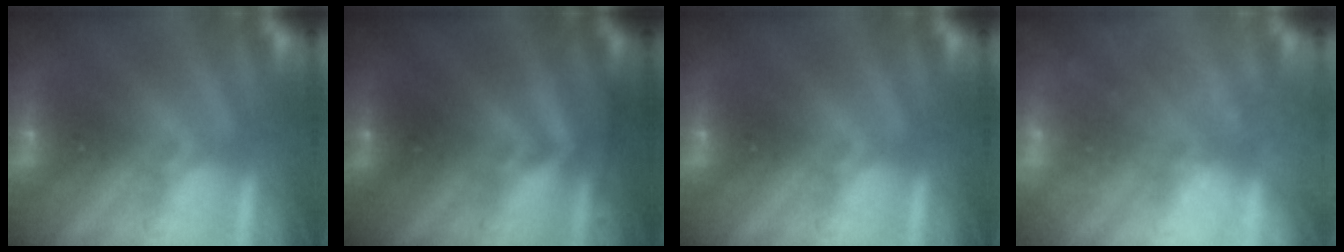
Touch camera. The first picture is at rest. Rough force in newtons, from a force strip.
{"total": 3.5}
{"total": 0.0}
{"total": 2.4}